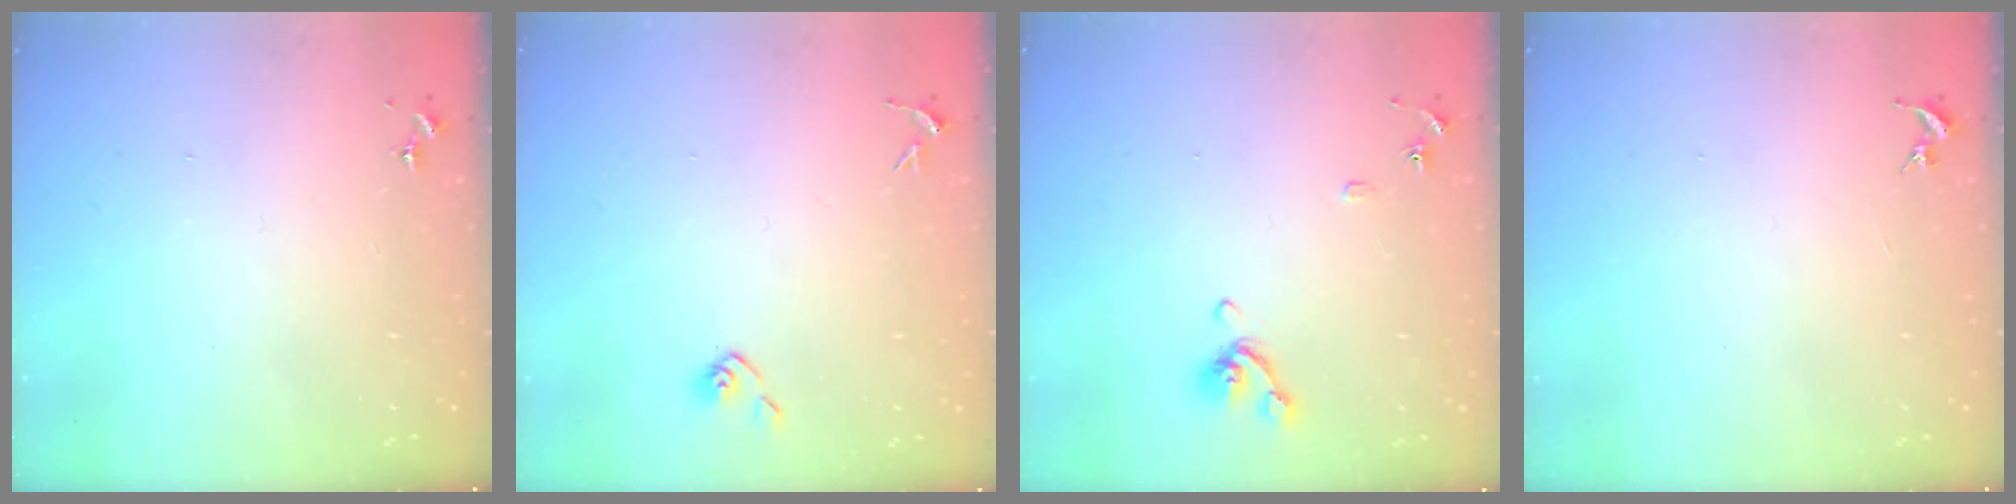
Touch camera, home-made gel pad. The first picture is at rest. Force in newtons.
{"total": 4.3, "press": 4.2, "slide": 0.5}
{"total": 8.5, "press": 8.4, "slide": 1.4}
{"total": 0.0}